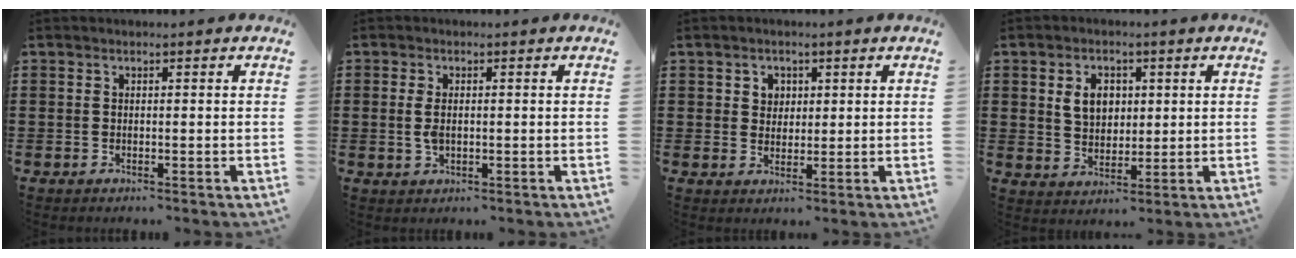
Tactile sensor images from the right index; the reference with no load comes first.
{"total": 2.8, "force": [0.1, 1.5, 2.4], "torque": [-0.064, -0.002, -0.004]}
{"total": 2.5, "force": [1.0, 2.3, 0.4], "torque": [-0.019, 0.011, 0.017]}
{"total": 5.2, "force": [1.4, 3.9, 3.1], "torque": [-0.068, 0.010, 0.020]}